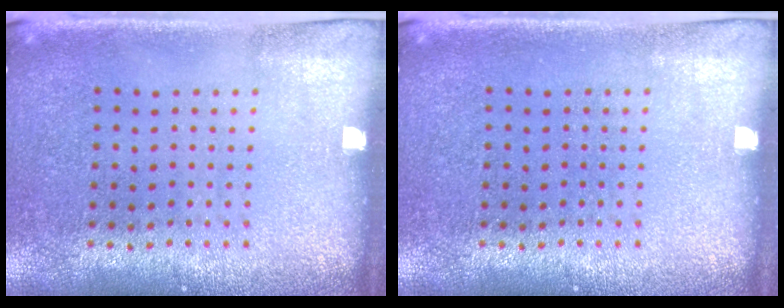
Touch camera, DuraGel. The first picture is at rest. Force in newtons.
{"total": 0.0}